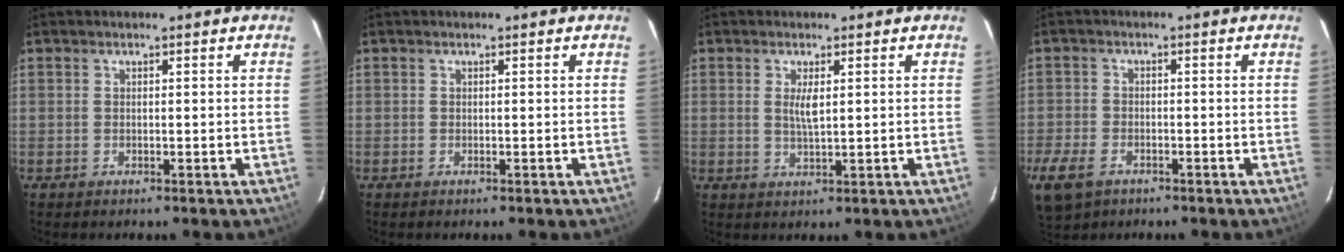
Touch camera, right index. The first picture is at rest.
{"total": 0.0}
{"total": 2.3, "force": [0.5, 0.8, 2.1], "torque": [-0.039, -0.001, 0.009]}
{"total": 9.6, "force": [-5.5, 5.9, 5.1], "torque": [-0.143, -0.021, -0.101]}